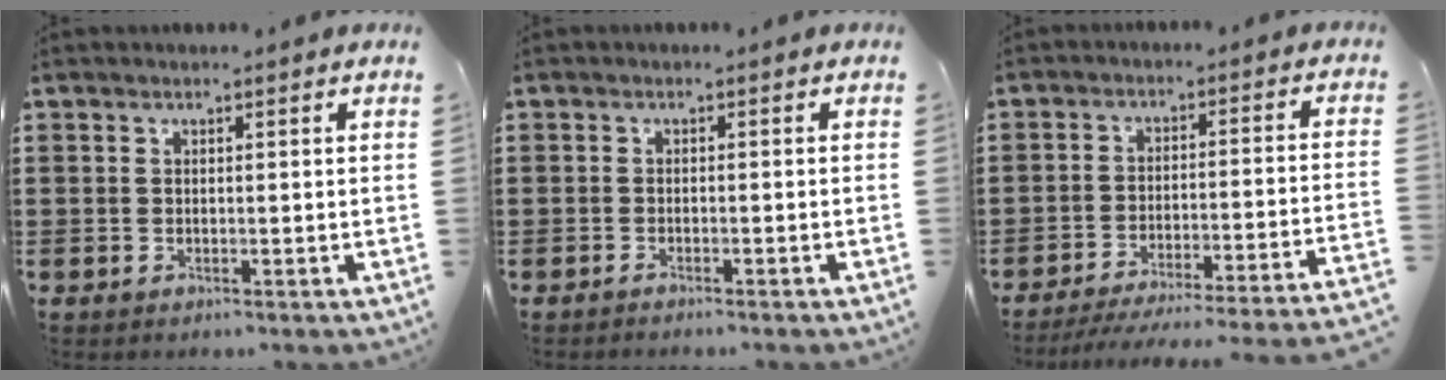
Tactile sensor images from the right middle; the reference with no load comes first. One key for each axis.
{"total": 0.9, "fx": -0.8, "fy": -0.1, "fz": 0.3, "tx": -0.006, "ty": -0.003, "tz": -0.015}
{"total": 5.5, "fx": -4.9, "fy": -0.6, "fz": 2.5, "tx": -0.046, "ty": -0.020, "tz": -0.102}